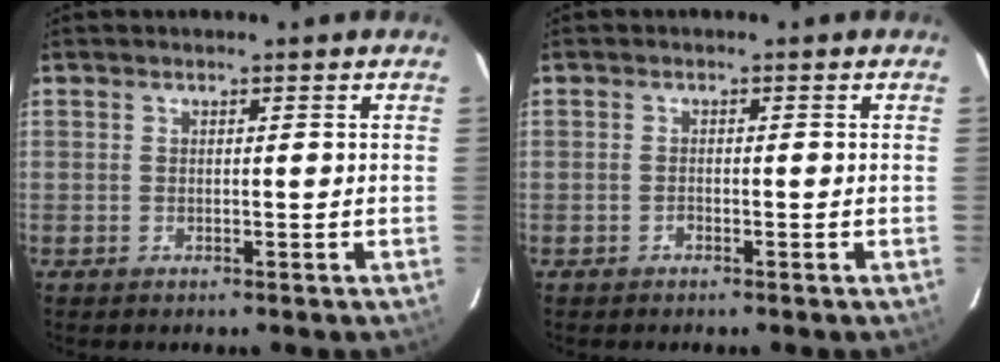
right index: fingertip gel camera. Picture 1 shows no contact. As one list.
[{"total": 0.7, "force": [-0.6, 0.3, 0.1], "torque": [-0.003, 0.003, -0.011]}]